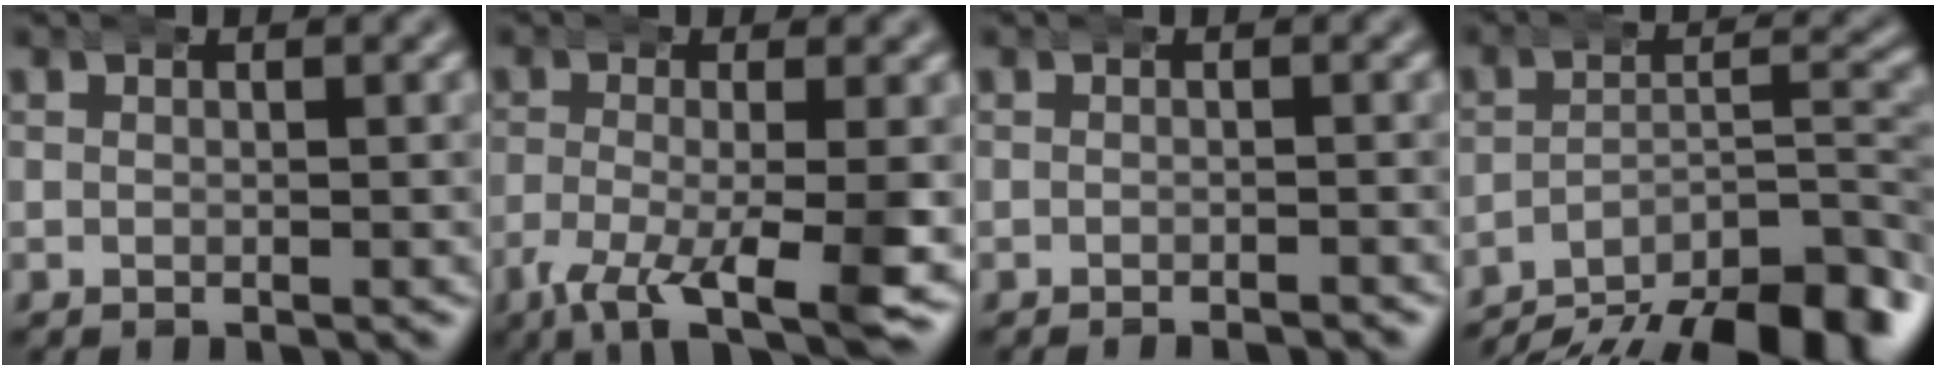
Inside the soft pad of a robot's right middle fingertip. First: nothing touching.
{"total": 8.7, "force": [-5.4, 2.3, 6.4], "torque": [-0.108, -0.029, -0.078]}
{"total": 1.2, "force": [-1.2, 0.0, 0.2], "torque": [0.000, 0.000, -0.019]}
{"total": 13.1, "force": [-9.0, 5.7, 7.7], "torque": [-0.088, -0.026, -0.134]}